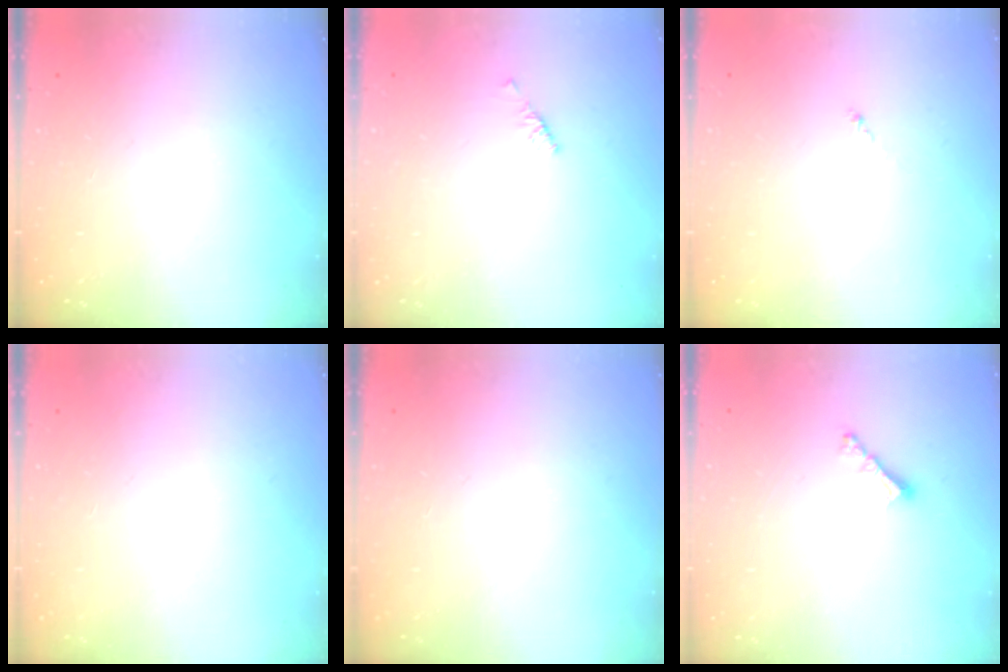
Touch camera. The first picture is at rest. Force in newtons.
{"total": 2.1, "press": 2.0, "slide": 0.6}
{"total": 0.0}
{"total": 0.0}
{"total": 0.0}
{"total": 3.8, "press": 3.8, "slide": 0.2}